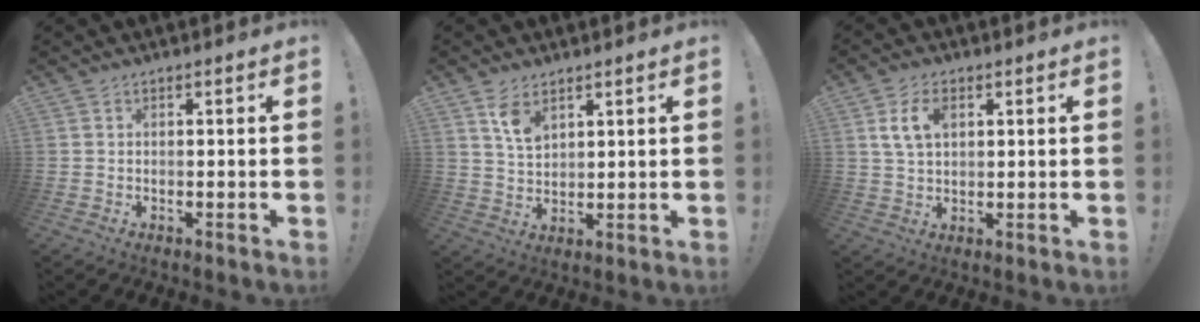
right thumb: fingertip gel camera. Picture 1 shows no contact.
{"total": 6.4, "force": [4.0, 3.3, 3.8], "torque": [-0.058, -0.023, 0.070]}
{"total": 7.4, "force": [2.5, 4.6, 5.2], "torque": [-0.101, 0.004, 0.045]}